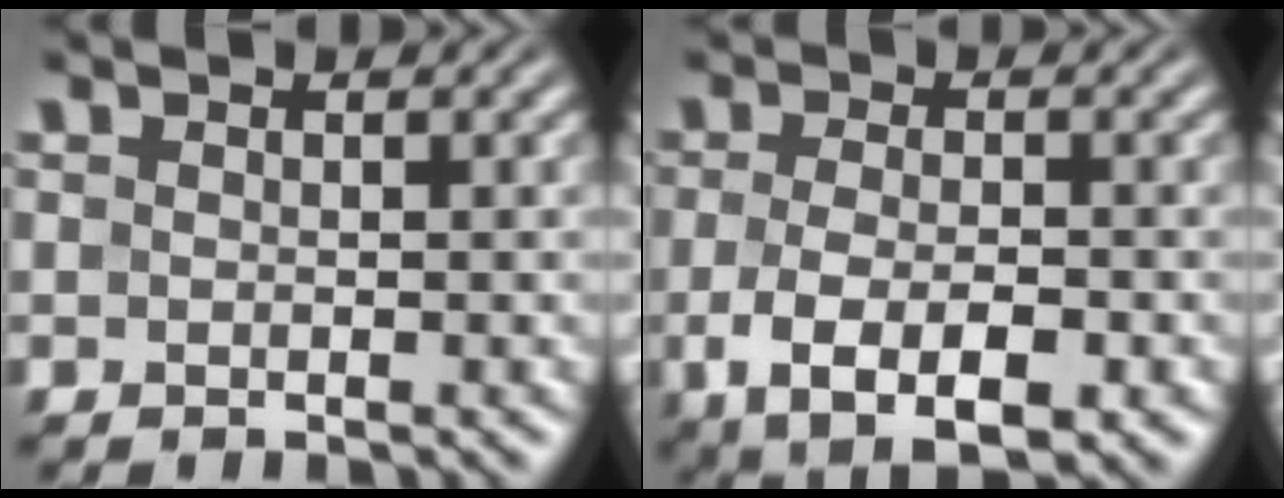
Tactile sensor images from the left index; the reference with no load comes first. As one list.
[{"total": 5.7, "force": [-2.0, 2.4, 4.8], "torque": [-0.091, -0.011, -0.033]}]